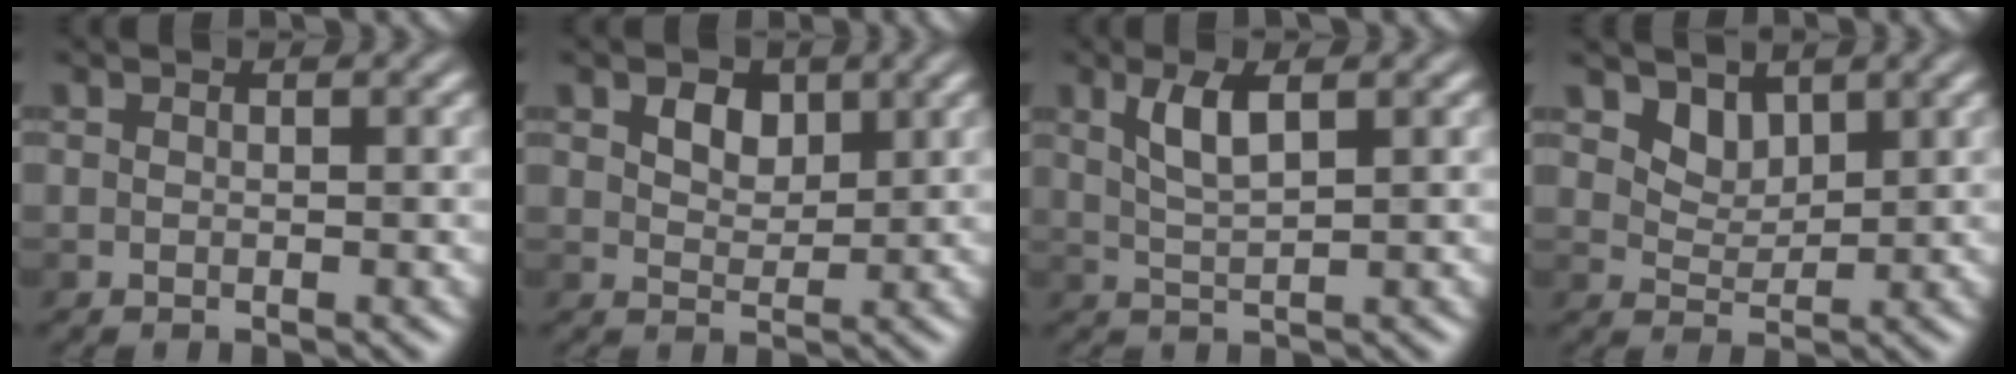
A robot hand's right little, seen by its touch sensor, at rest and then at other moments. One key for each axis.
{"total": 2.5, "fx": 1.2, "fy": 1.7, "fz": 1.4, "tx": -0.028, "ty": 0.001, "tz": 0.020}
{"total": 2.9, "fx": 1.2, "fy": 0.9, "fz": 2.5, "tx": -0.052, "ty": 0.001, "tz": 0.025}
{"total": 2.1, "fx": 1.5, "fy": 1.2, "fz": 0.8, "tx": -0.018, "ty": -0.008, "tz": 0.030}